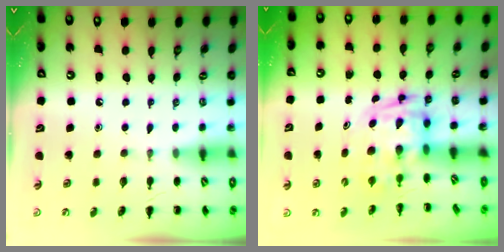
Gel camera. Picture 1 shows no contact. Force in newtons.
{"total": 2.8, "press": 2.7, "slide": 0.5}